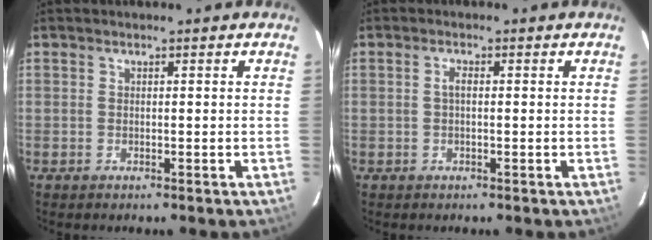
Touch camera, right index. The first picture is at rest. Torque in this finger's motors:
{"motor_torque": [0.43, 0.06, 0.22, 0.05]}